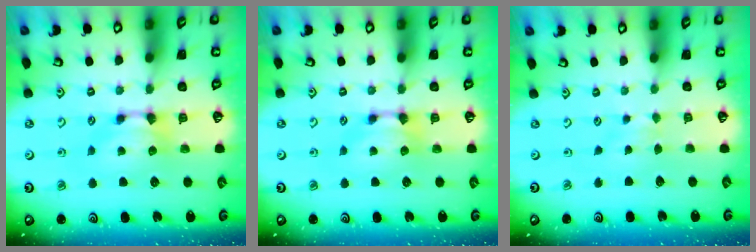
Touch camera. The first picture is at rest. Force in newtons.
{"total": 0.0}
{"total": 2.9, "press": 2.8, "slide": 0.6}